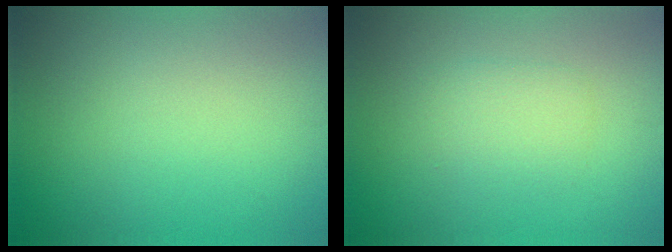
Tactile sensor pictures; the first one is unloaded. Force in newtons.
{"total": 1.9, "press": 1.9, "slide": 0.0}